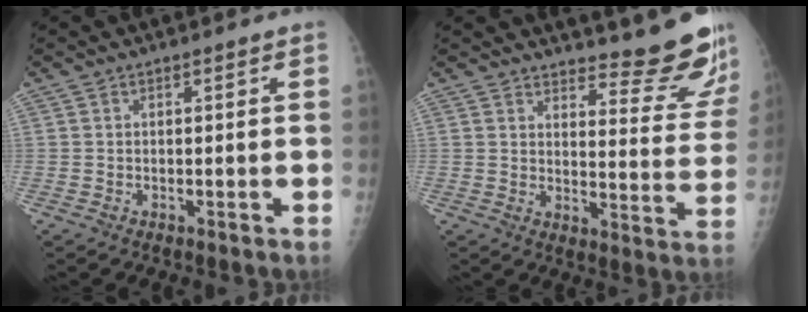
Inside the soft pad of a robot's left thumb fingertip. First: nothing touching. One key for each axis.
{"total": 14.4, "fx": 13.2, "fy": 2.0, "fz": 5.3, "tx": -0.041, "ty": -0.147, "tz": 0.156}